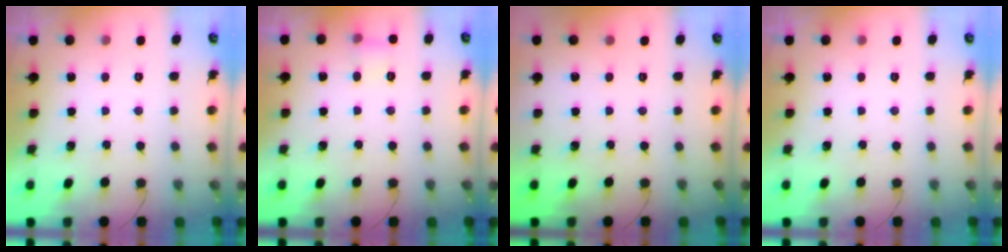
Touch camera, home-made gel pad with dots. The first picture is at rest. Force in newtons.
{"total": 4.9, "press": 4.0, "slide": 2.7}
{"total": 0.0}
{"total": 0.0}